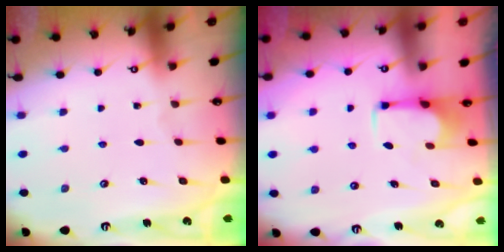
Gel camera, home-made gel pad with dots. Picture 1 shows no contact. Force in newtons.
{"total": 2.8, "press": 2.7, "slide": 0.9}